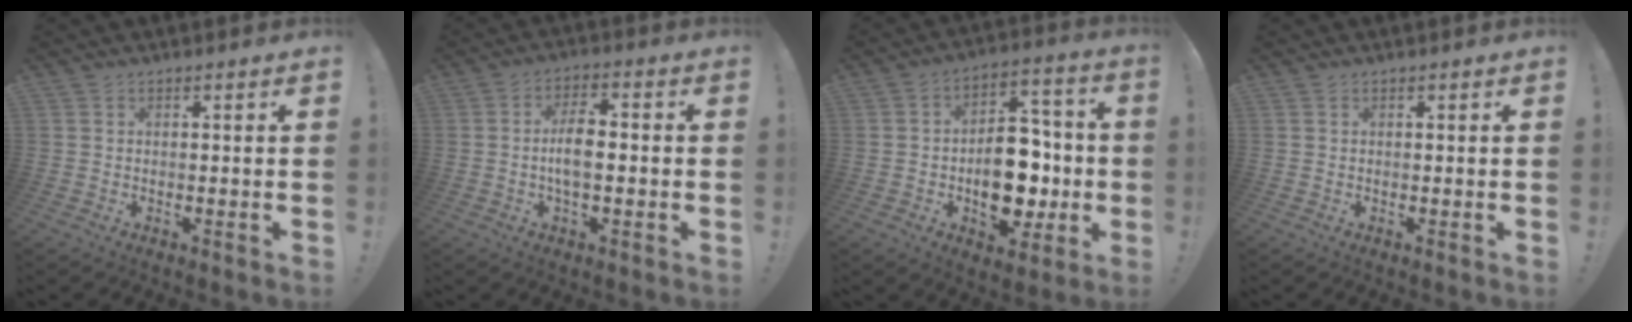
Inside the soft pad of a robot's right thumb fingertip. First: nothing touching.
{"total": 8.2, "force": [-1.0, 3.6, 7.3], "torque": [-0.134, 0.003, -0.023]}
{"total": 17.4, "force": [-3.7, 11.6, 12.4], "torque": [-0.162, 0.024, -0.053]}
{"total": 0.0}